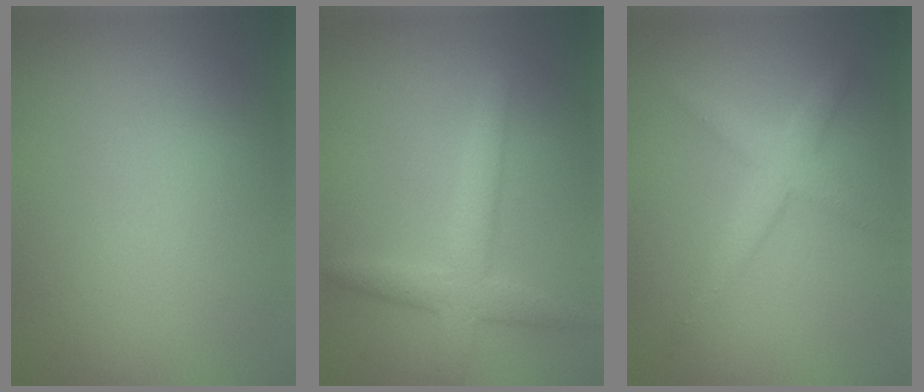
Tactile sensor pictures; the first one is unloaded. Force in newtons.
{"total": 2.8, "press": 2.8, "slide": 0.2}
{"total": 3.1, "press": 3.1, "slide": 0.0}